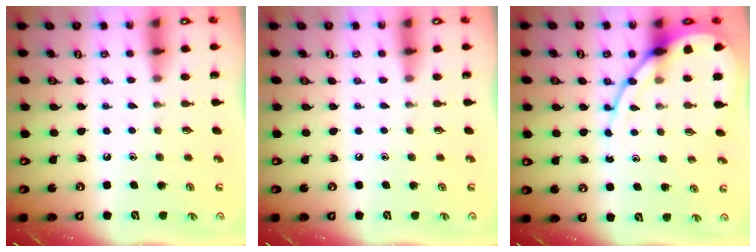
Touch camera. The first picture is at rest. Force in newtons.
{"total": 0.0}
{"total": 10.4, "press": 10.4, "slide": 1.0}